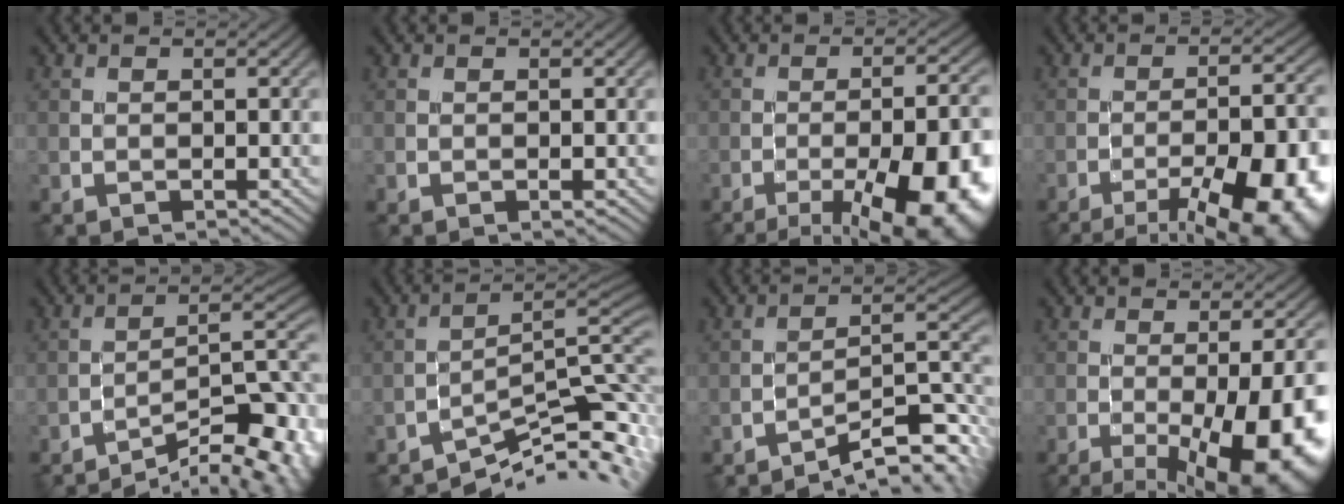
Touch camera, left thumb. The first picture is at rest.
{"total": 0.0}
{"total": 18.1, "force": [-9.4, 6.1, 14.2], "torque": [-0.155, 0.003, -0.124]}
{"total": 17.3, "force": [-10.6, 5.5, 12.6], "torque": [-0.136, 0.003, -0.139]}
{"total": 13.7, "force": [-9.3, 3.4, 9.5], "torque": [-0.127, 0.012, -0.133]}
{"total": 10.1, "force": [-6.5, 2.0, 7.4], "torque": [-0.112, 0.001, -0.103]}
{"total": 10.2, "force": [-7.5, 2.1, 6.7], "torque": [-0.101, 0.011, -0.118]}
{"total": 16.3, "force": [-6.3, 5.1, 14.1], "torque": [-0.181, -0.015, -0.074]}